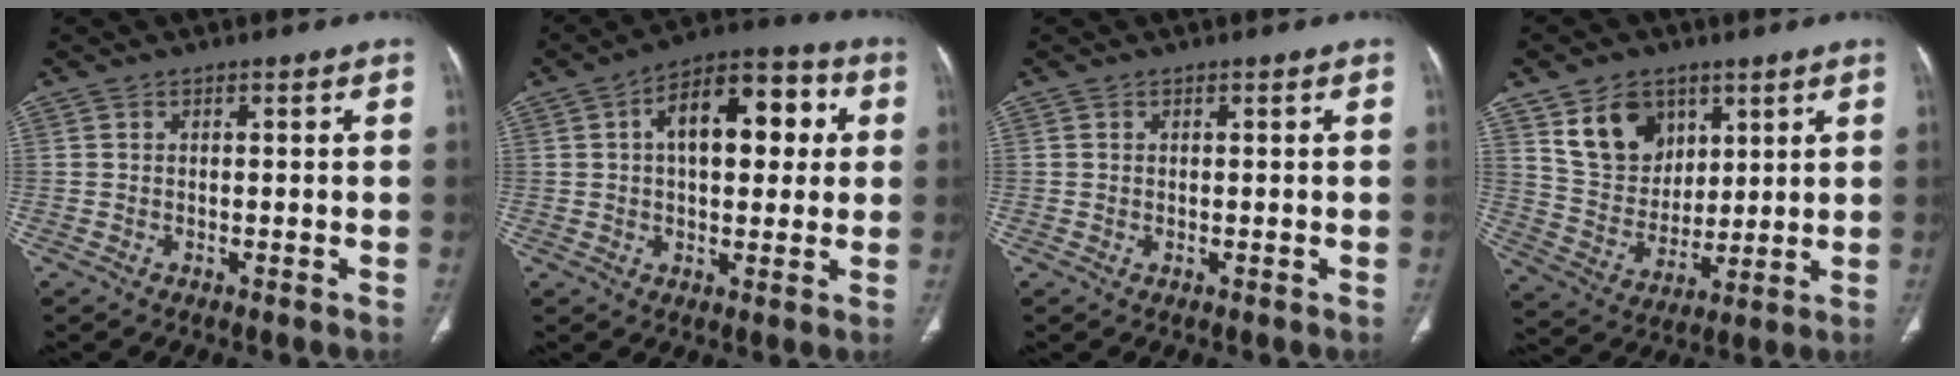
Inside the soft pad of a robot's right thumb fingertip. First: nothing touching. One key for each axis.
{"total": 15.2, "fx": 3.3, "fy": 8.2, "fz": 12.4, "tx": -0.150, "ty": 0.028, "tz": 0.044}
{"total": 0.0}
{"total": 12.5, "fx": 6.4, "fy": 9.2, "fz": 5.6, "tx": -0.069, "ty": -0.036, "tz": 0.129}